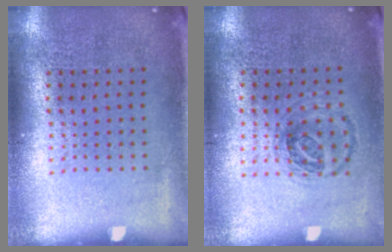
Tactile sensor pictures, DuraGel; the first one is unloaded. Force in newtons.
{"total": 1.0, "press": 0.9, "slide": 0.3}